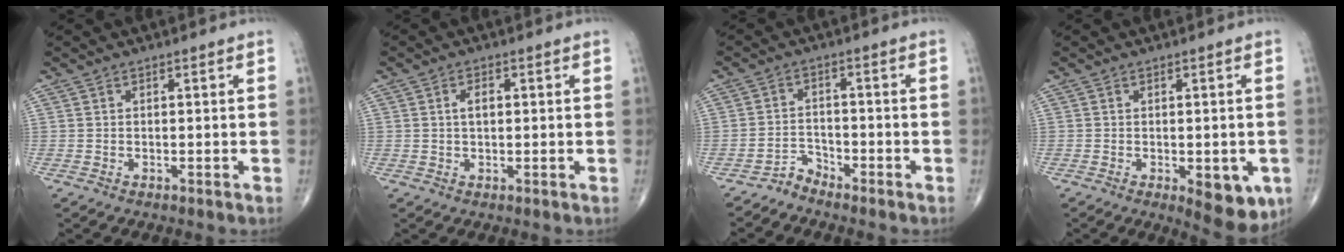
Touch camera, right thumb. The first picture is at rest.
{"total": 2.6, "force": [0.4, 1.5, 2.2], "torque": [-0.037, 0.004, 0.006]}
{"total": 2.8, "force": [-2.7, 0.7, -0.4], "torque": [0.015, 0.016, -0.054]}
{"total": 8.6, "force": [-2.8, 3.8, 7.2], "torque": [-0.068, -0.010, -0.027]}